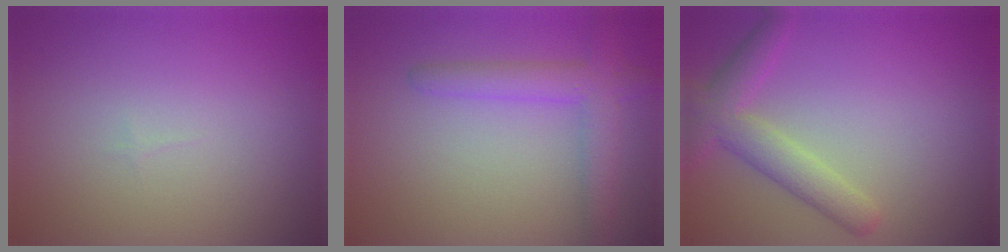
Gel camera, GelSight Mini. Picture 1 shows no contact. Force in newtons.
{"total": 3.6, "press": 3.6, "slide": 0.1}
{"total": 4.2, "press": 4.2, "slide": 0.2}